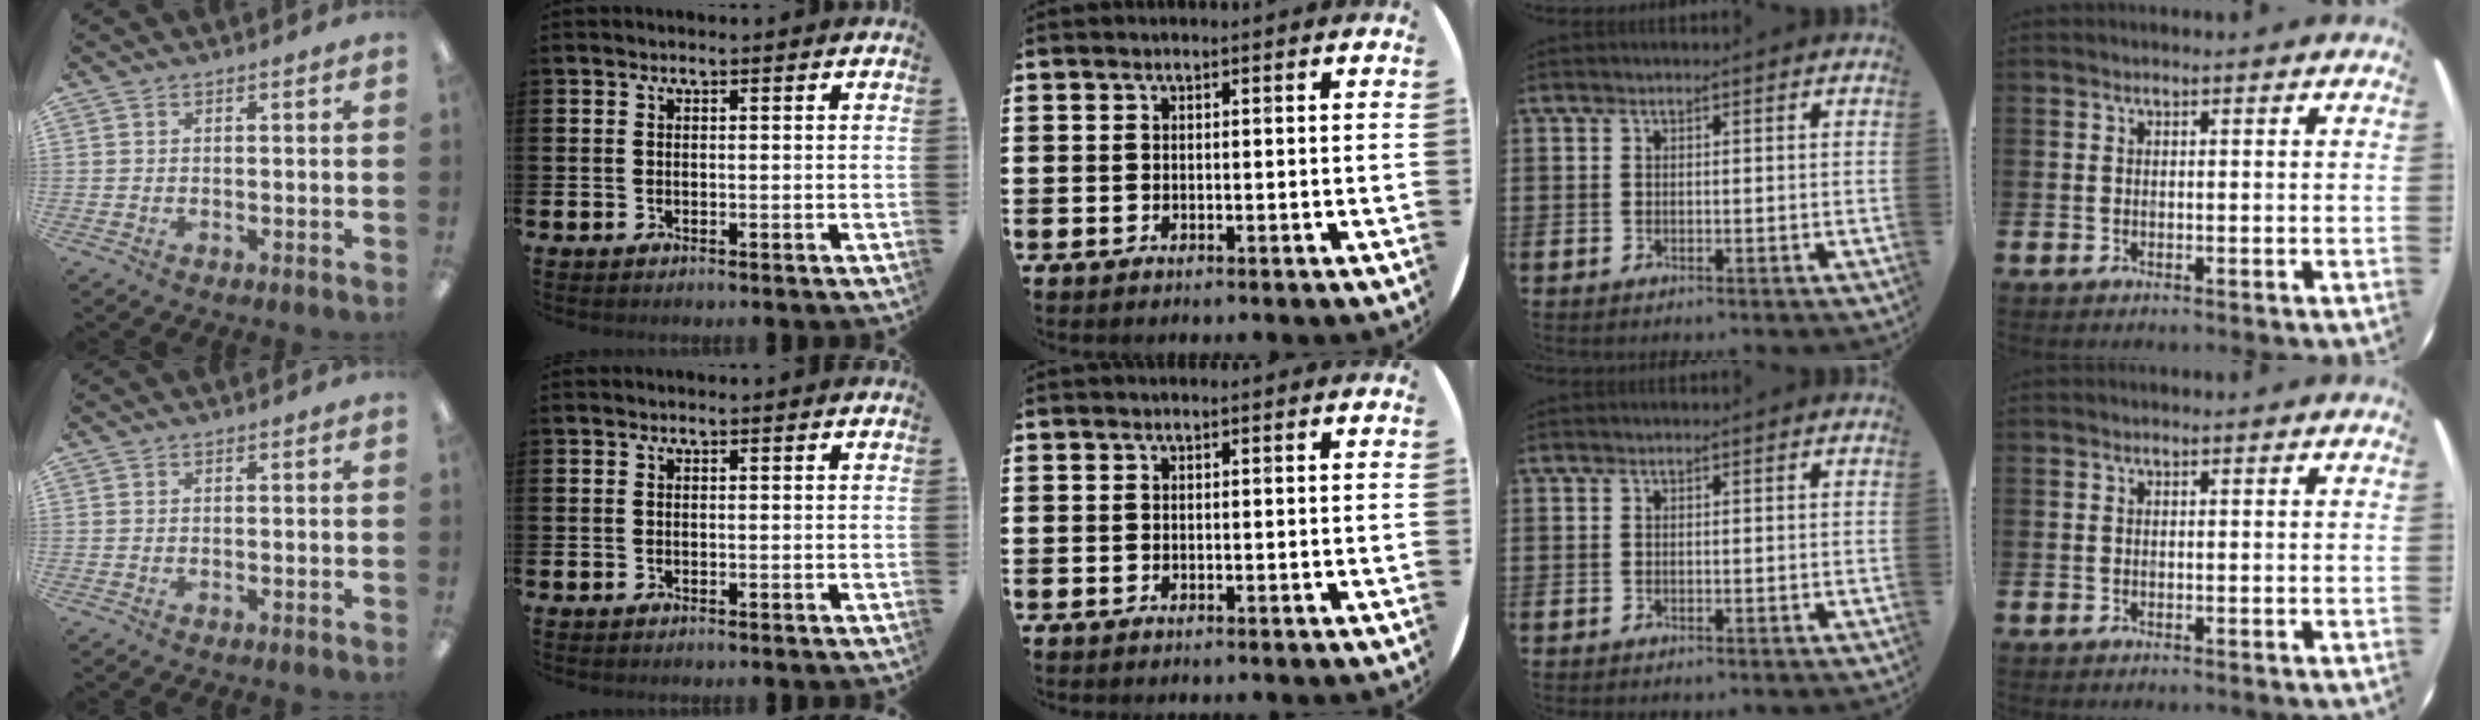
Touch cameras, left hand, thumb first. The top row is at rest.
{}